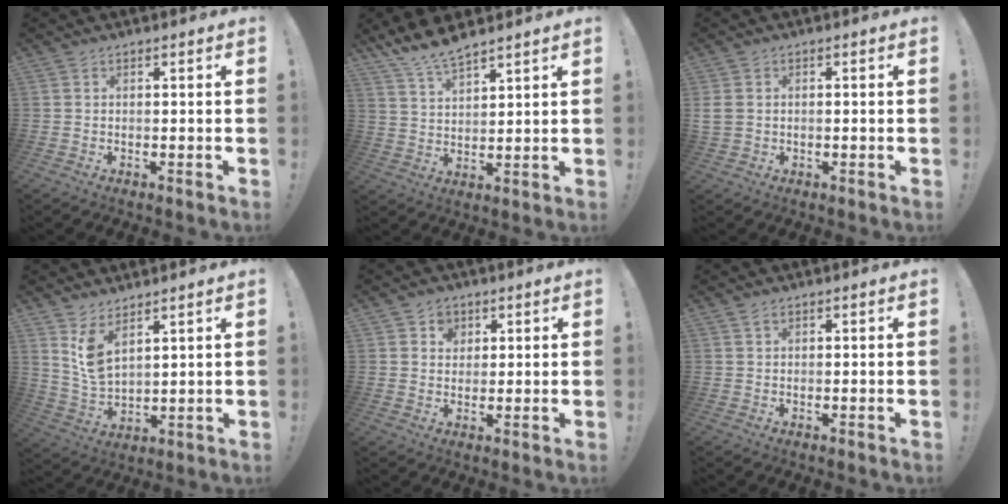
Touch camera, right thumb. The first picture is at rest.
{"total": 8.4, "force": [7.6, 1.8, 3.2], "torque": [-0.065, -0.045, 0.142]}
{"total": 3.1, "force": [-0.2, 2.5, 1.9], "torque": [-0.039, 0.007, 0.000]}
{"total": 8.0, "force": [5.7, 3.3, 4.4], "torque": [-0.077, -0.040, 0.110]}
{"total": 4.5, "force": [2.3, 3.7, 1.1], "torque": [-0.001, -0.014, 0.038]}
{"total": 1.0, "force": [0.6, 0.5, 0.6], "torque": [-0.007, -0.001, 0.010]}